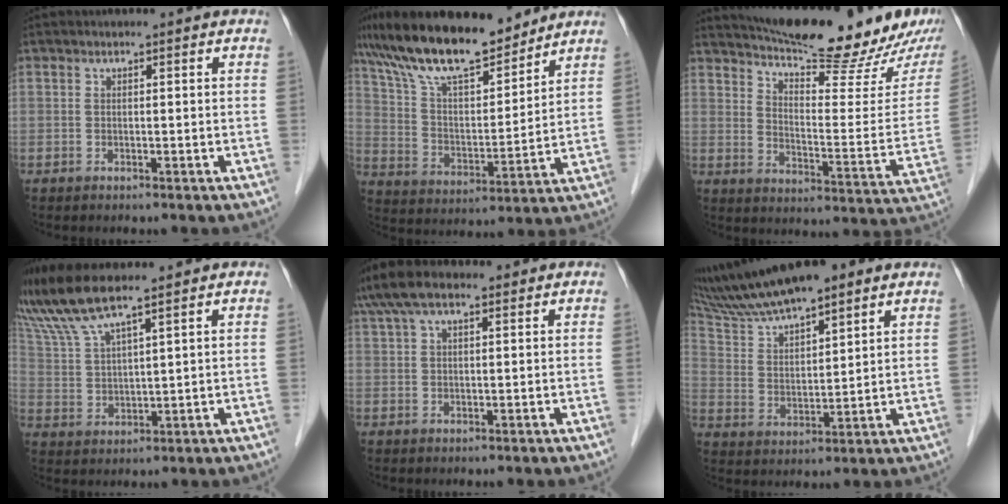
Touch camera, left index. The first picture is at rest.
{"total": 16.0, "force": [13.3, 3.8, 8.1], "torque": [-0.157, 0.011, 0.245]}
{"total": 22.4, "force": [19.5, 1.6, 10.9], "torque": [-0.160, -0.052, 0.262]}
{"total": 8.7, "force": [7.3, -0.5, 4.7], "torque": [-0.110, 0.008, 0.149]}
{"total": 7.8, "force": [5.2, 2.8, 5.1], "torque": [-0.114, 0.040, 0.099]}
{"total": 14.3, "force": [11.9, 2.6, 7.5], "torque": [-0.139, 0.026, 0.216]}